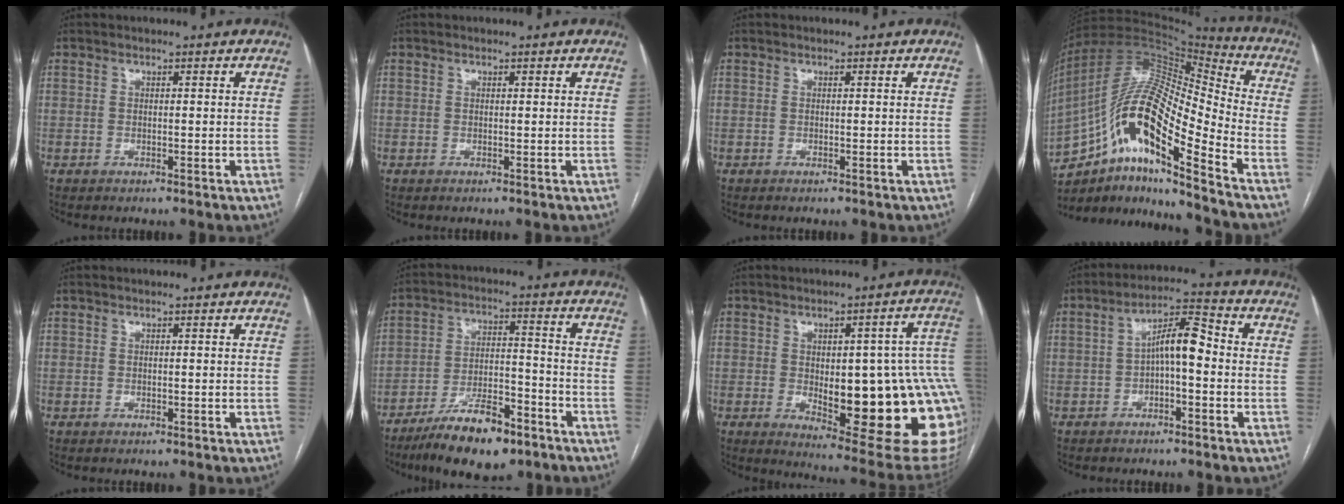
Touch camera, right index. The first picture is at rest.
{"total": 0.0}
{"total": 0.0}
{"total": 19.2, "force": [-9.9, 3.4, 16.1], "torque": [-0.320, 0.021, -0.170]}
{"total": 0.0}
{"total": 13.2, "force": [-9.1, 3.9, 8.7], "torque": [-0.152, -0.001, -0.156]}
{"total": 24.7, "force": [-3.0, 6.5, 23.6], "torque": [-0.216, 0.007, -0.015]}
{"total": 6.9, "force": [-0.6, 2.0, 6.6], "torque": [-0.116, 0.031, -0.012]}